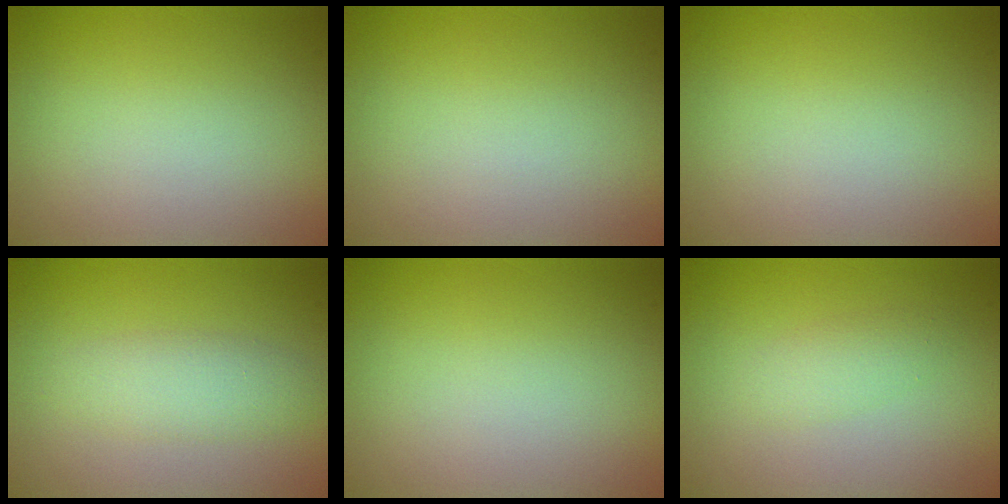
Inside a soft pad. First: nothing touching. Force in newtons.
{"total": 0.0}
{"total": 0.0}
{"total": 2.7, "press": 2.7, "slide": 0.1}
{"total": 0.0}
{"total": 1.5, "press": 1.5, "slide": 0.1}